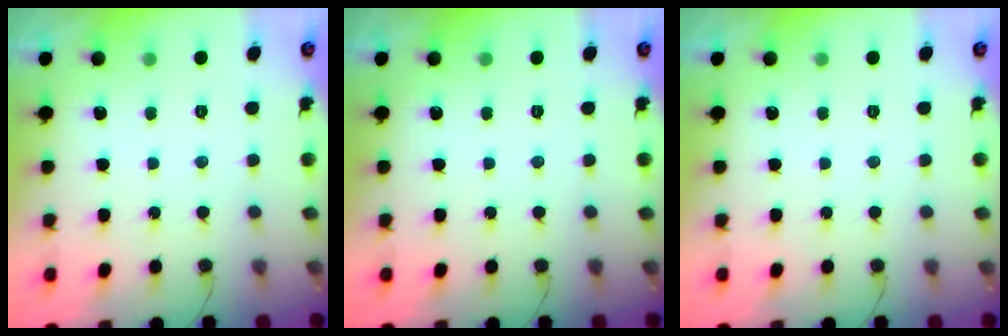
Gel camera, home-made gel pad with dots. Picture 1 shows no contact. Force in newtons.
{"total": 0.0}
{"total": 0.0}